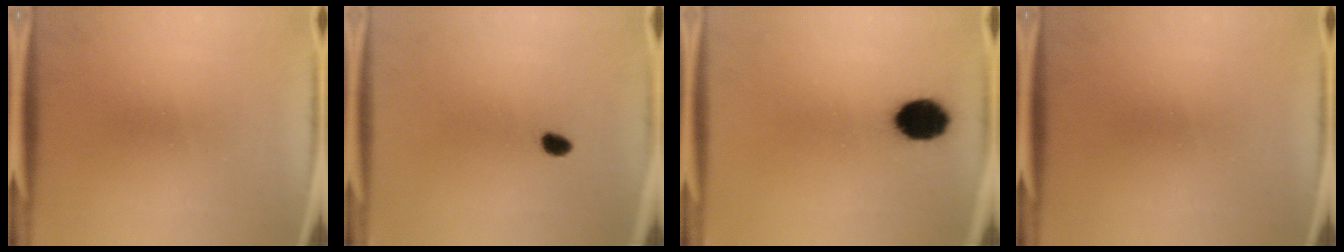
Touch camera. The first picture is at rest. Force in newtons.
{"total": 2.0}
{"total": 9.8}
{"total": 0.0}